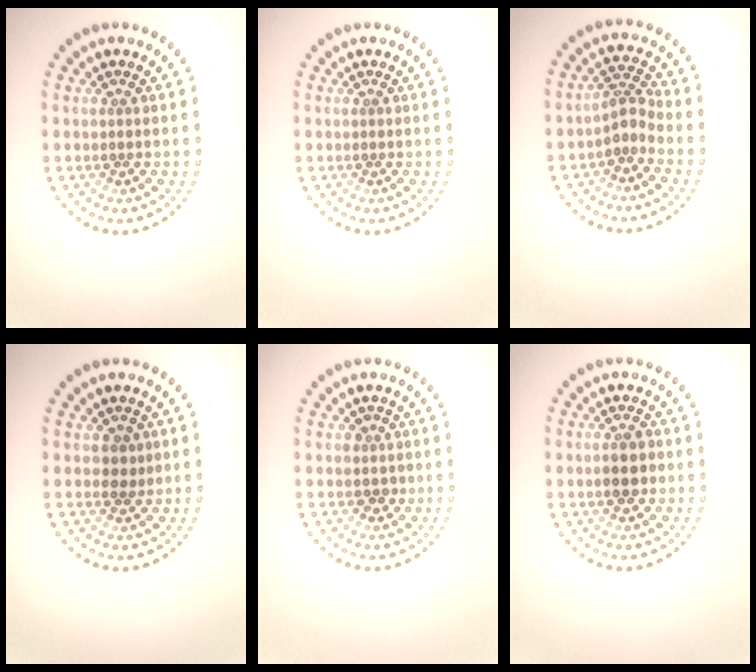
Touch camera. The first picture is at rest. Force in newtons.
{"total": 0.0}
{"total": 2.3, "press": 1.6, "slide": 1.6}
{"total": 0.9, "press": 0.6, "slide": 0.6}
{"total": 1.2, "press": 1.0, "slide": 0.6}
{"total": 2.1, "press": 2.1, "slide": 0.0}